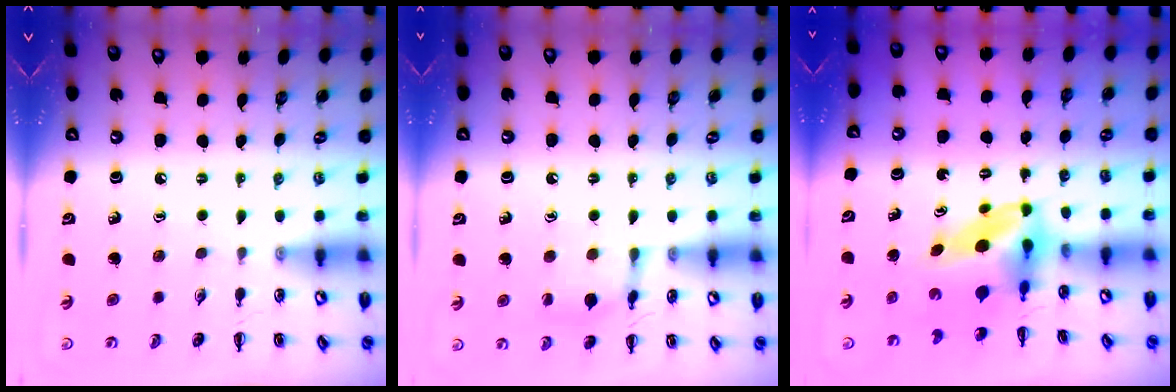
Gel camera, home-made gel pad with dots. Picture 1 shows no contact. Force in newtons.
{"total": 10.5, "press": 10.3, "slide": 1.5}
{"total": 6.0, "press": 5.7, "slide": 1.8}